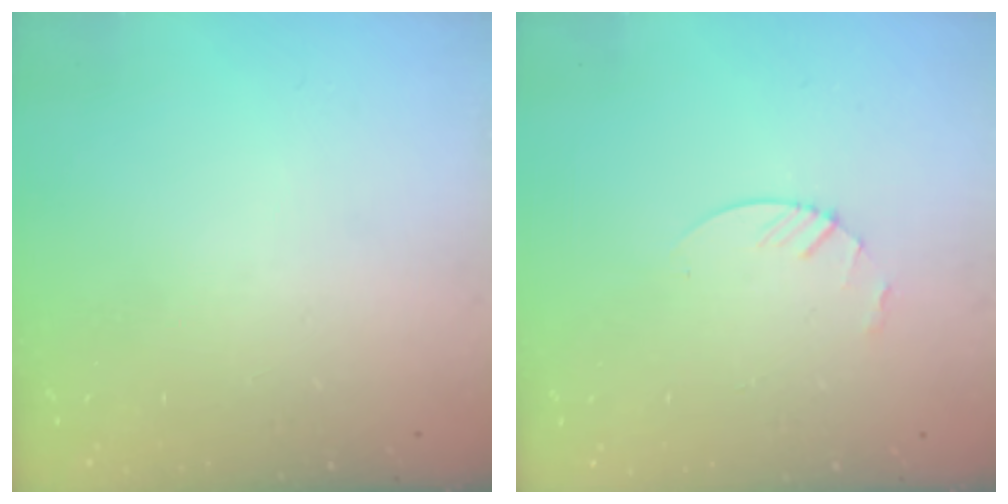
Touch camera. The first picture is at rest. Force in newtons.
{"total": 3.0, "press": 3.0, "slide": 0.3}